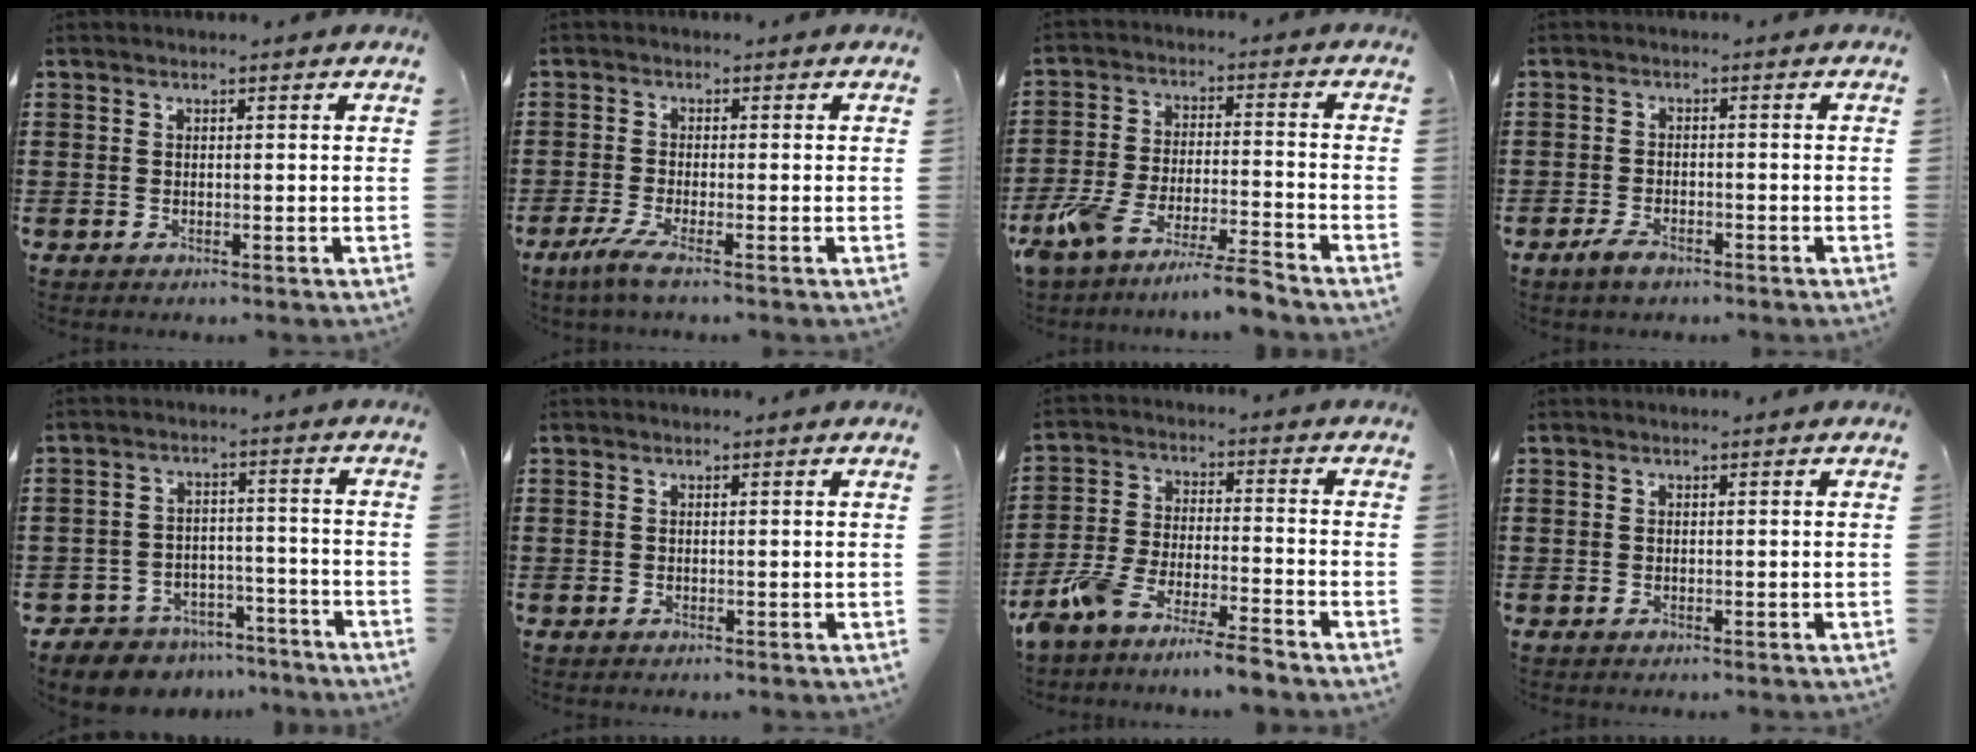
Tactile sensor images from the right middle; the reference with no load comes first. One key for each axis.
{"total": 3.1, "fx": -1.8, "fy": 0.1, "fz": 2.5, "tx": -0.066, "ty": -0.014, "tz": -0.036}
{"total": 8.3, "fx": -7.7, "fy": -0.5, "fz": 3.0, "tx": -0.071, "ty": -0.007, "tz": -0.155}
{"total": 2.4, "fx": -1.7, "fy": 1.0, "fz": 1.3, "tx": -0.031, "ty": -0.001, "tz": -0.034}
{"total": 6.0, "fx": -5.7, "fy": 1.8, "fz": 0.3, "tx": -0.018, "ty": 0.013, "tz": -0.117}
{"total": 0.0}
{"total": 7.4, "fx": -7.0, "fy": -0.4, "fz": 2.5, "tx": -0.061, "ty": -0.007, "tz": -0.139}
{"total": 0.0}